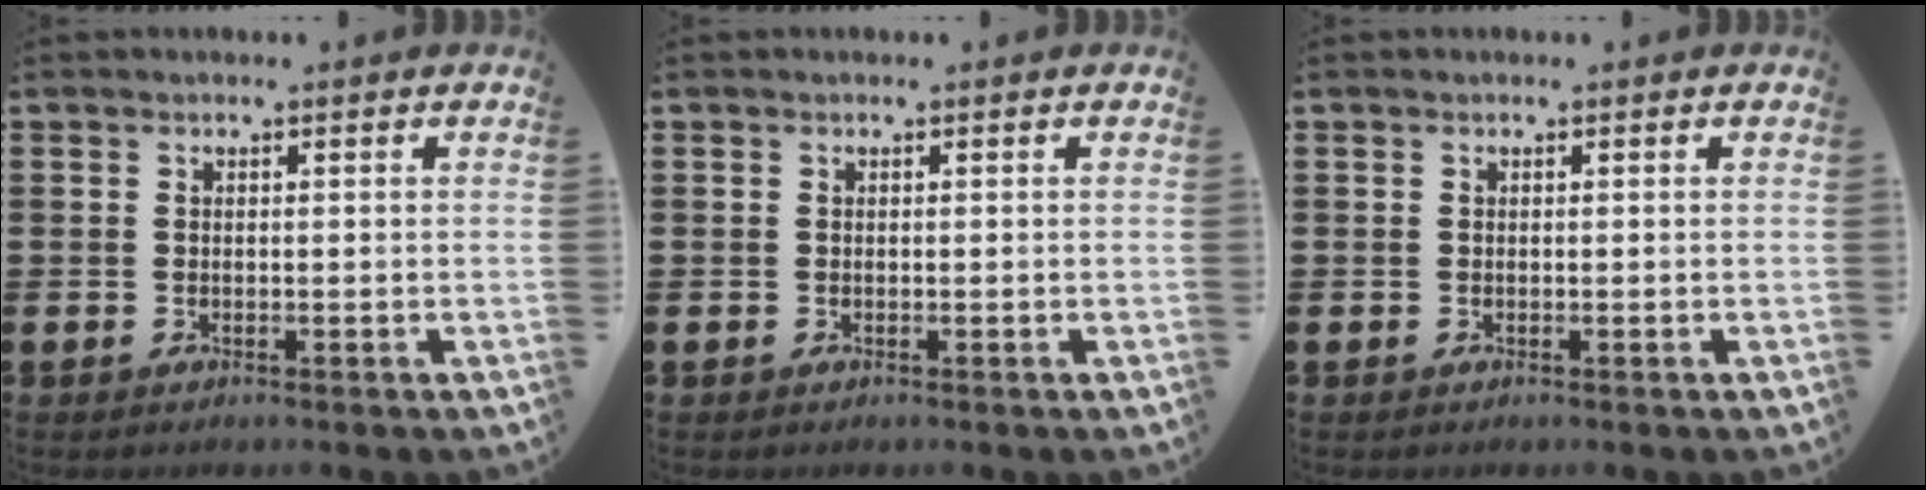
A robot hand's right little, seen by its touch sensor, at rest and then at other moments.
{"total": 0.0}
{"total": 0.0}